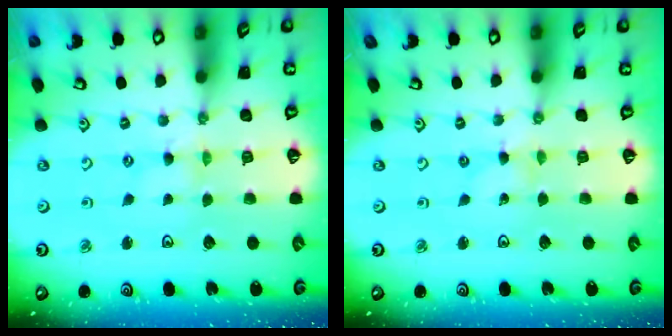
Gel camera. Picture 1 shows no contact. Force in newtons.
{"total": 0.0}